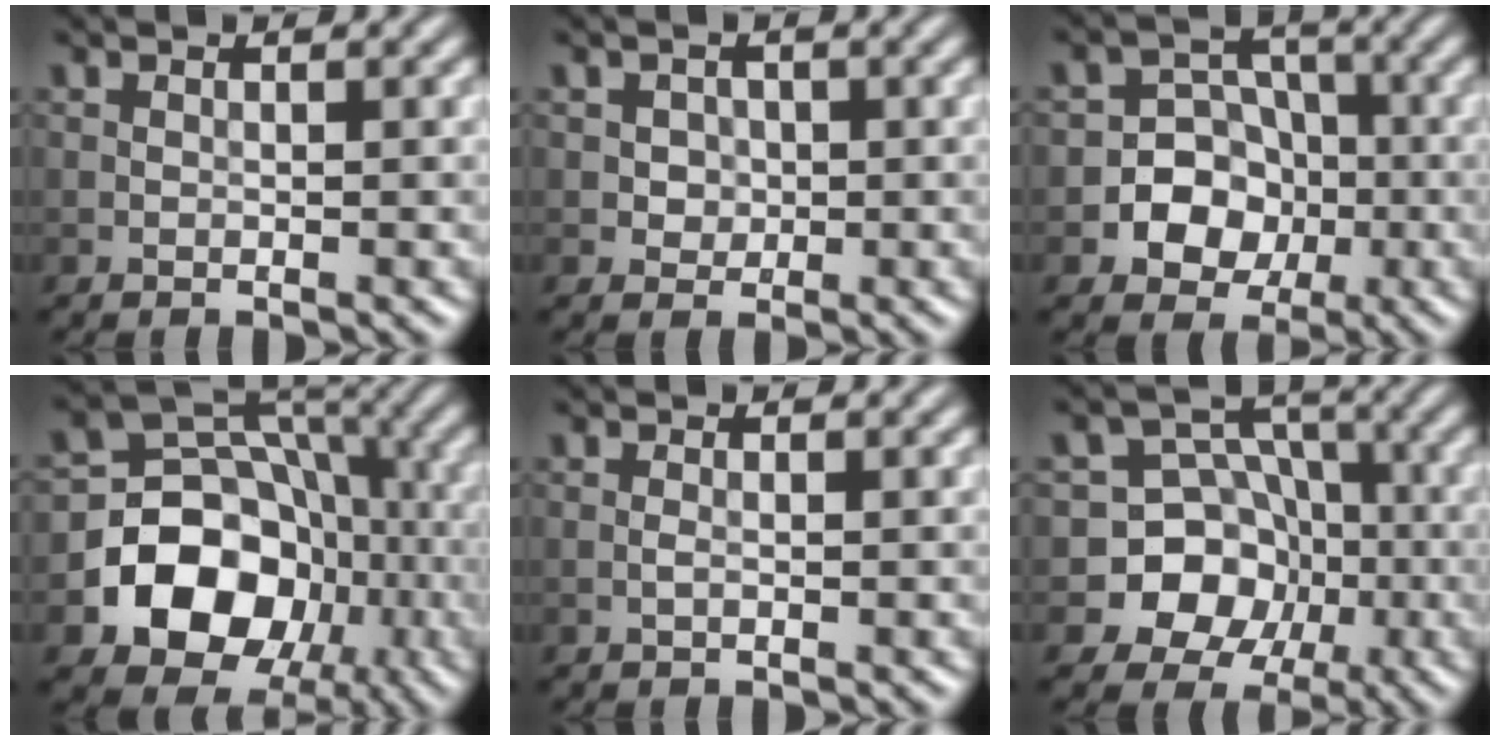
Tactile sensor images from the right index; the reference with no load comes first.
{"total": 1.5, "force": [0.1, 1.4, 0.5], "torque": [0.000, -0.001, 0.005]}
{"total": 6.3, "force": [-1.7, 5.7, 2.0], "torque": [-0.004, 0.018, -0.054]}
{"total": 10.7, "force": [-3.2, 8.6, 5.6], "torque": [-0.080, 0.000, -0.063]}
{"total": 0.5, "force": [-0.2, 0.1, 0.5], "torque": [-0.012, 0.000, -0.005]}
{"total": 8.7, "force": [-2.6, 8.0, 2.2], "torque": [-0.022, 0.017, -0.073]}